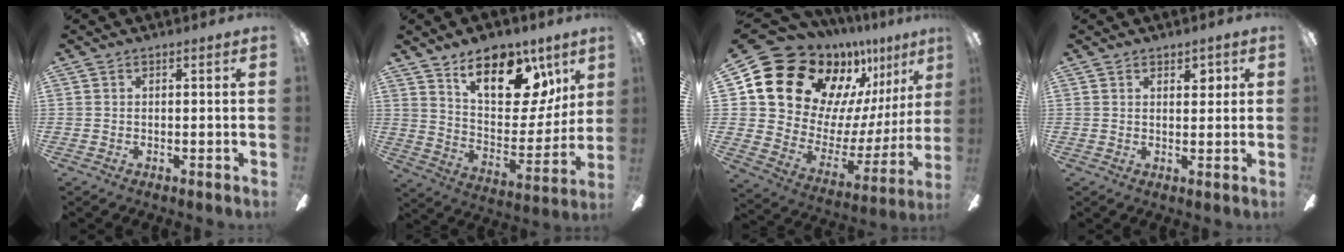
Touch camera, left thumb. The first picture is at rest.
{"total": 19.8, "force": [12.2, 10.3, 11.7], "torque": [-0.163, -0.068, 0.209]}
{"total": 21.1, "force": [14.8, 12.2, 8.9], "torque": [-0.171, -0.103, 0.288]}
{"total": 3.2, "force": [1.7, 1.5, 2.1], "torque": [-0.021, -0.005, 0.024]}